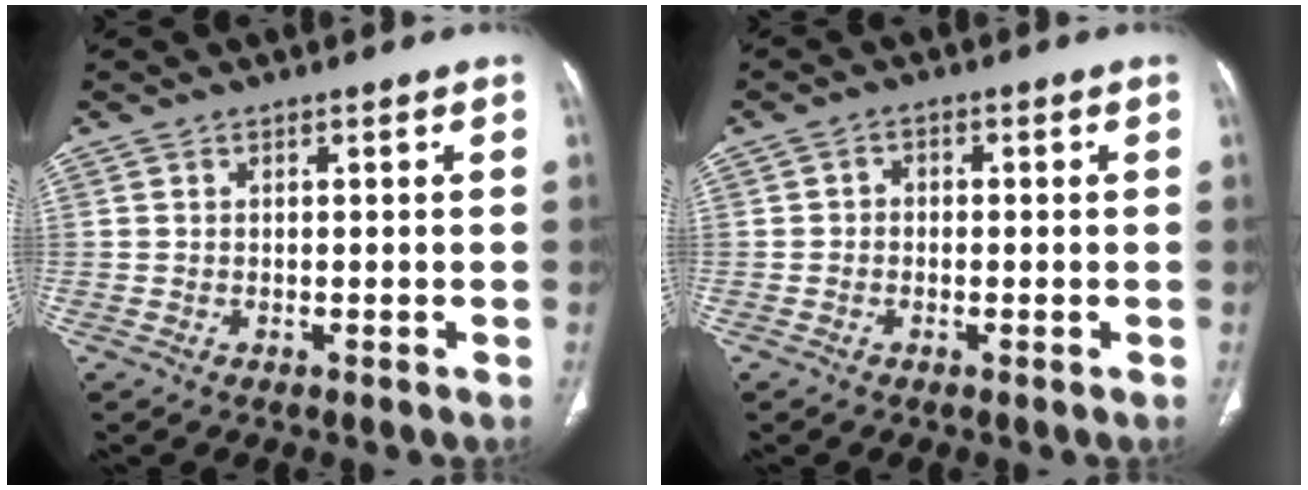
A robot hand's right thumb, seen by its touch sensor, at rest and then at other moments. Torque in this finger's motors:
{"motor_torque": [-0.42, 0.21, -0.20, -0.28, 0.07]}